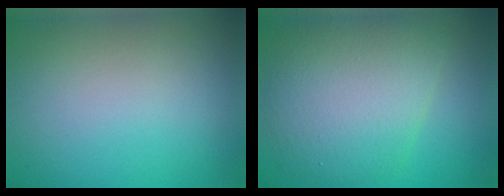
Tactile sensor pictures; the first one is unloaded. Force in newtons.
{"total": 7.7, "press": 7.7, "slide": 0.1}